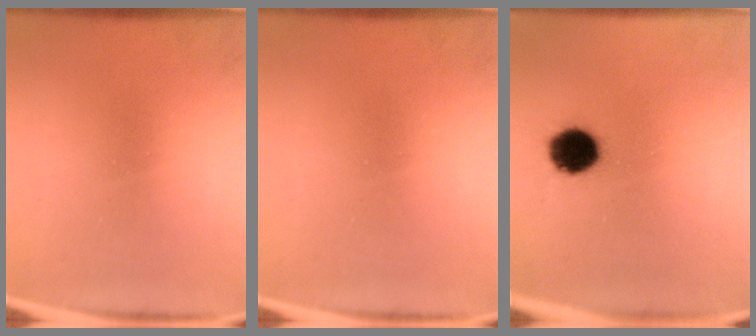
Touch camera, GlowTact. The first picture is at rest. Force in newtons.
{"total": 0.0}
{"total": 10.1}